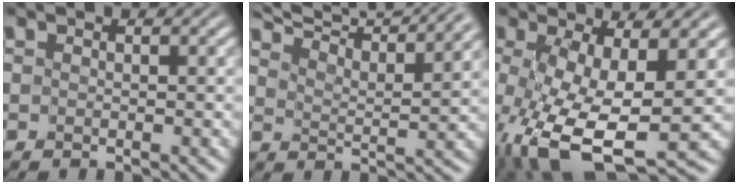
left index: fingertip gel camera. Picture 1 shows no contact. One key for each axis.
{"total": 9.1, "fx": 8.4, "fy": 1.1, "fz": 3.4, "tx": -0.057, "ty": 0.012, "tz": 0.111}
{"total": 10.6, "fx": -2.8, "fy": 3.7, "fz": 9.5, "tx": -0.190, "ty": -0.021, "tz": -0.043}